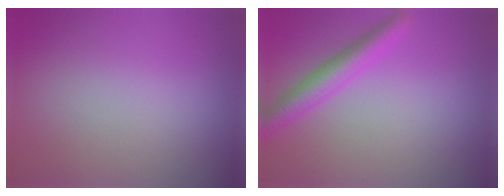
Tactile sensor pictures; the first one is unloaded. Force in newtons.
{"total": 3.6, "press": 3.6, "slide": 0.1}